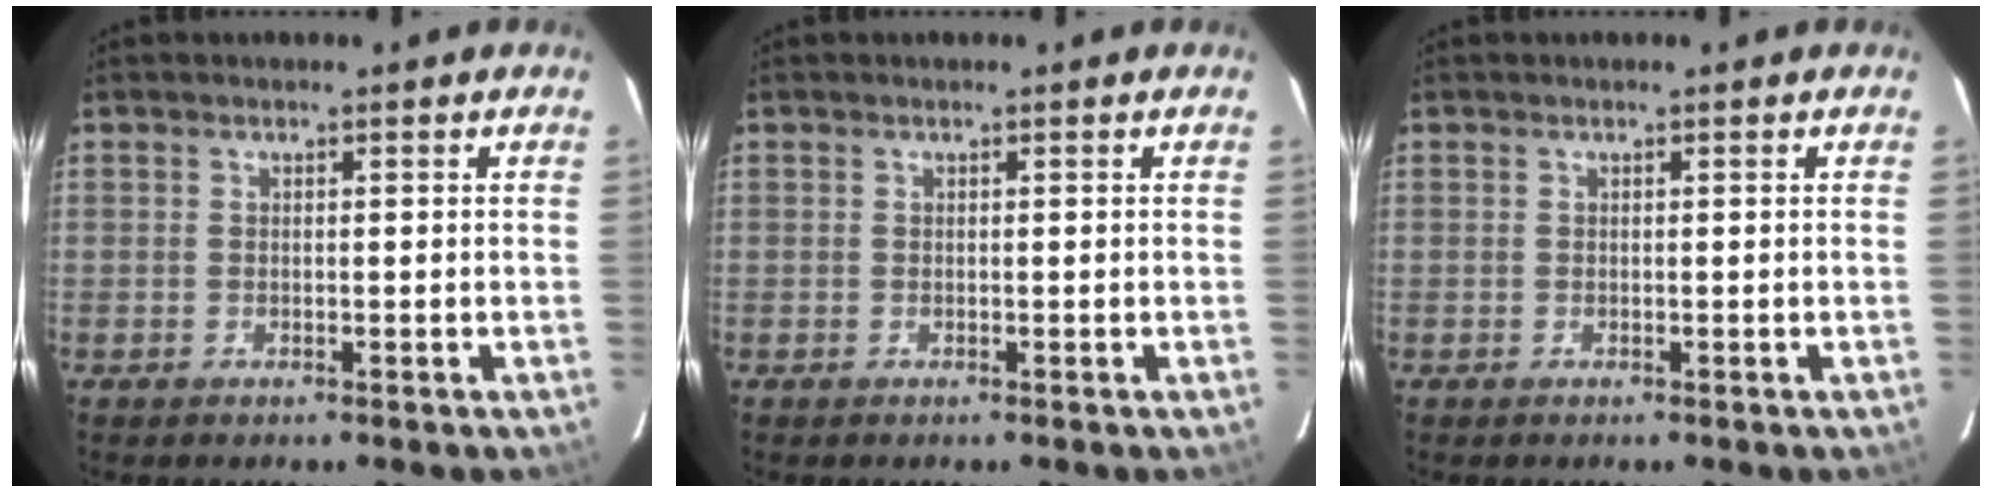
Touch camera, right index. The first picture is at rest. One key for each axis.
{"total": 0.0}
{"total": 0.0}